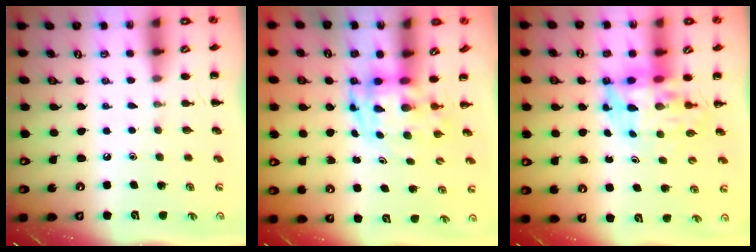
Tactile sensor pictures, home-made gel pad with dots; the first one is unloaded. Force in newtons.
{"total": 3.4, "press": 3.4, "slide": 0.7}
{"total": 7.4, "press": 7.0, "slide": 2.4}